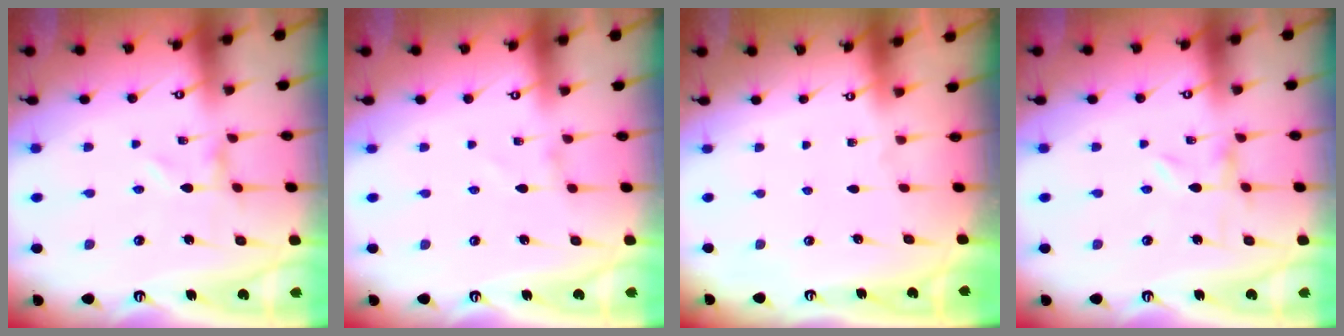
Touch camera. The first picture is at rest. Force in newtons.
{"total": 1.2, "press": 1.2, "slide": 0.0}
{"total": 0.0}
{"total": 0.0}